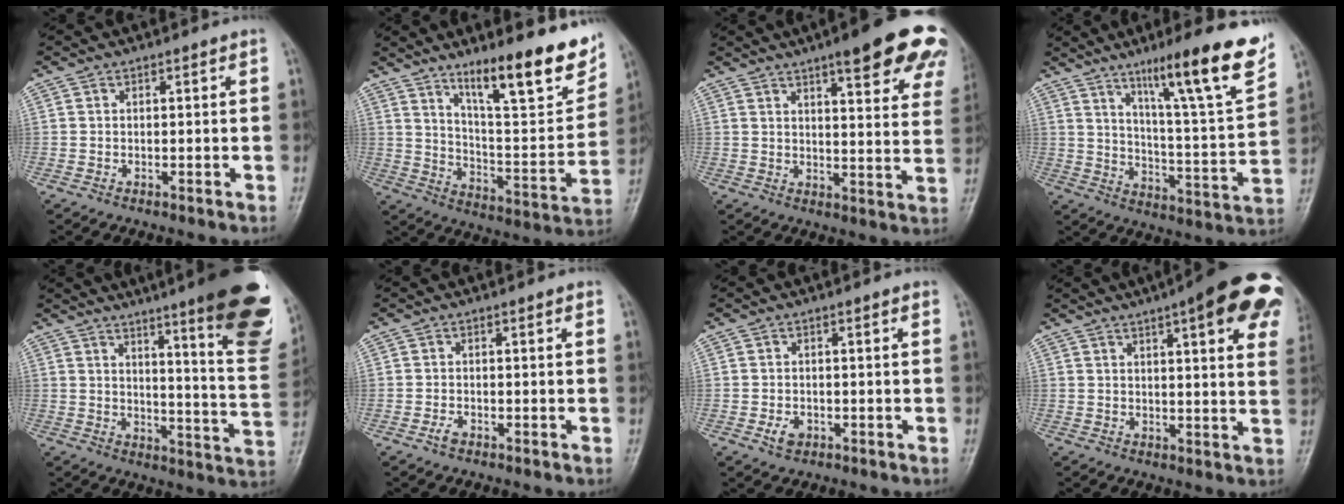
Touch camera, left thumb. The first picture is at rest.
{"total": 20.0, "force": [12.9, 4.5, 14.6], "torque": [-0.175, -0.071, 0.208]}
{"total": 19.7, "force": [12.3, 4.7, 14.6], "torque": [-0.157, -0.037, 0.144]}
{"total": 19.8, "force": [12.4, 2.0, 15.4], "torque": [-0.204, -0.060, 0.192]}
{"total": 23.7, "force": [14.6, 3.5, 18.4], "torque": [-0.210, -0.079, 0.187]}
{"total": 1.3, "force": [-0.8, 0.7, 0.8], "torque": [-0.018, 0.004, -0.017]}
{"total": 2.4, "force": [-1.0, 1.7, 1.4], "torque": [-0.021, 0.003, -0.014]}
{"total": 20.3, "force": [10.1, 5.5, 16.7], "torque": [-0.194, -0.010, 0.117]}